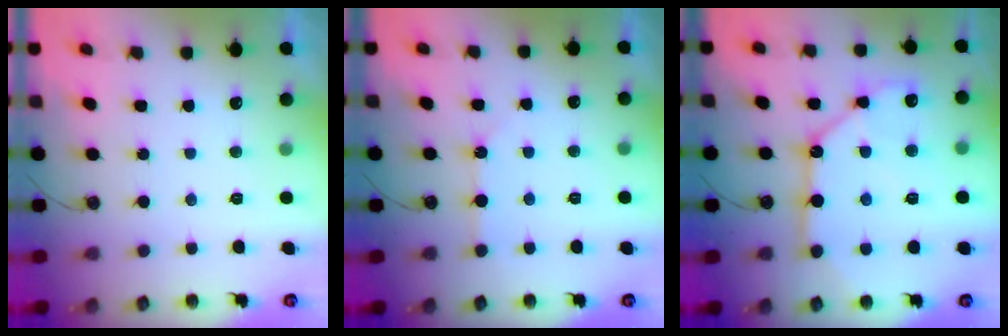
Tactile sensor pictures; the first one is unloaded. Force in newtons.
{"total": 2.1, "press": 2.1, "slide": 0.3}
{"total": 13.4, "press": 13.3, "slide": 1.5}